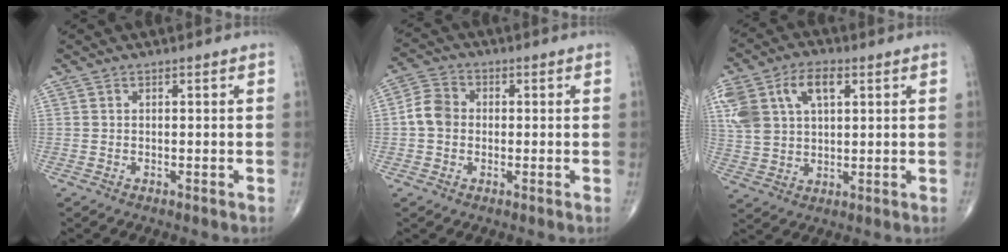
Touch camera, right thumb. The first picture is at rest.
{"total": 5.6, "force": [-0.3, 4.7, 3.1], "torque": [-0.049, 0.015, -0.016]}
{"total": 13.6, "force": [4.9, 8.2, 9.7], "torque": [-0.196, 0.010, 0.096]}